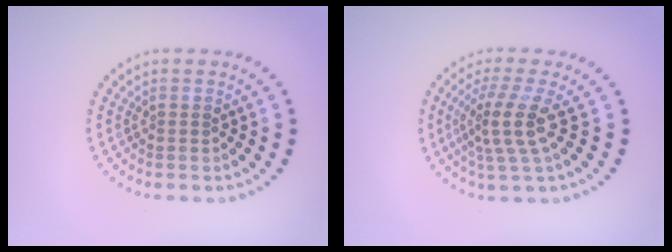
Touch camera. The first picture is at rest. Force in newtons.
{"total": 3.7, "press": 2.8, "slide": 2.4}